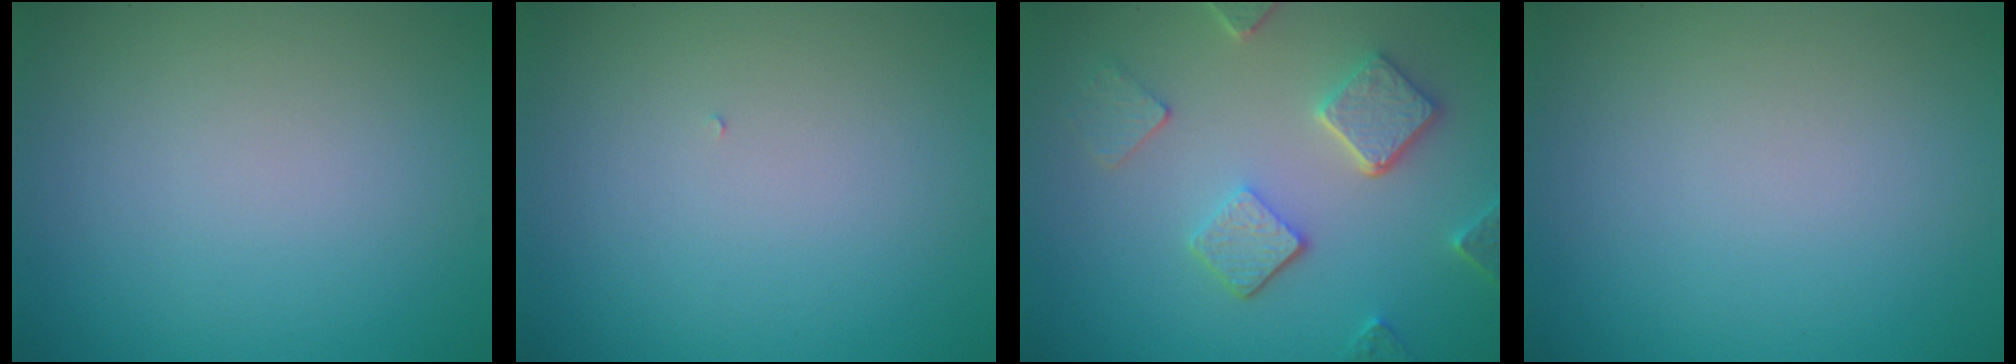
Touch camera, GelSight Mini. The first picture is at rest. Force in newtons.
{"total": 0.0}
{"total": 4.9, "press": 3.8, "slide": 3.1}
{"total": 0.0}